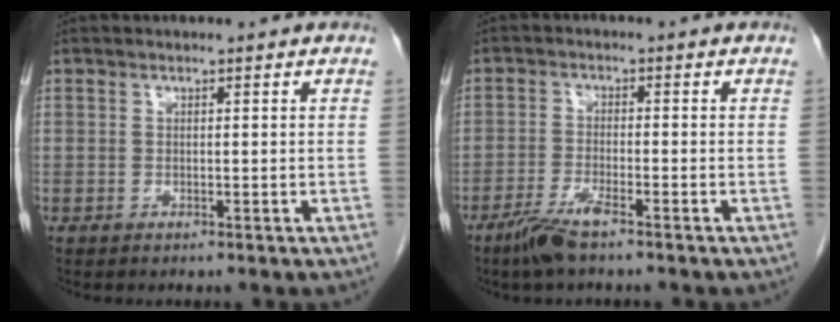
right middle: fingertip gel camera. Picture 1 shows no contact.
{"total": 4.6, "force": [-3.4, 0.4, 3.1], "torque": [-0.069, -0.009, -0.066]}